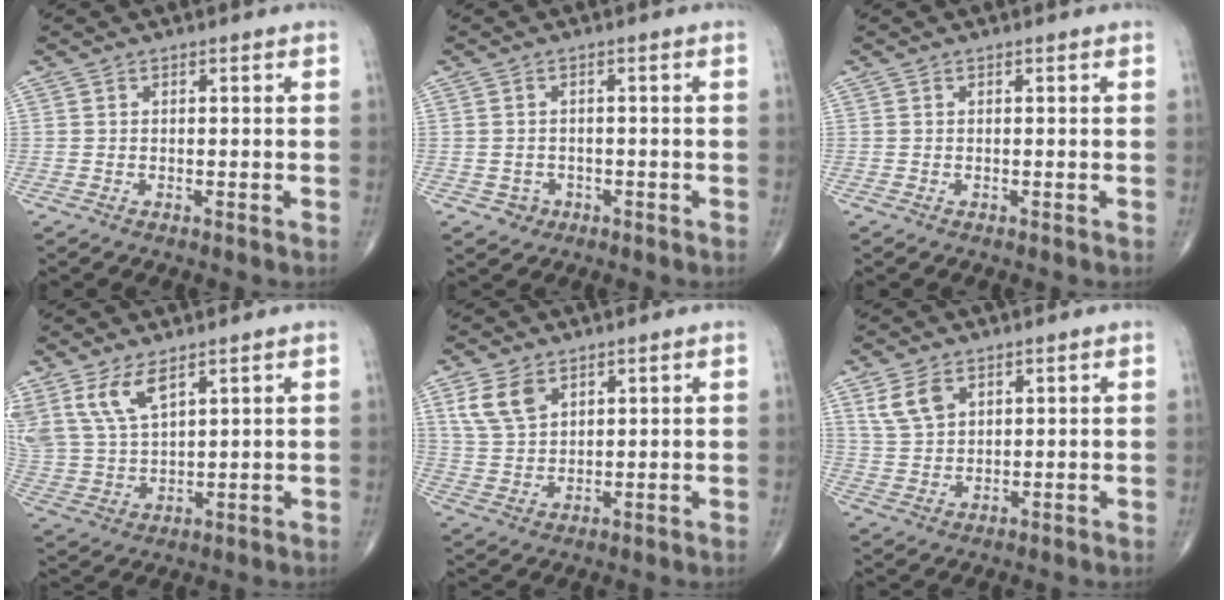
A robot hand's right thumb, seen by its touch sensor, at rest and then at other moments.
{"total": 2.3, "force": [-1.0, 2.0, 0.4], "torque": [0.007, 0.009, -0.012]}
{"total": 0.0}
{"total": 9.6, "force": [5.9, 4.1, 6.4], "torque": [-0.129, -0.020, 0.135]}
{"total": 7.0, "force": [3.8, 4.2, 4.0], "torque": [-0.071, -0.012, 0.083]}
{"total": 5.7, "force": [3.1, 3.5, 3.3], "torque": [-0.058, -0.009, 0.068]}